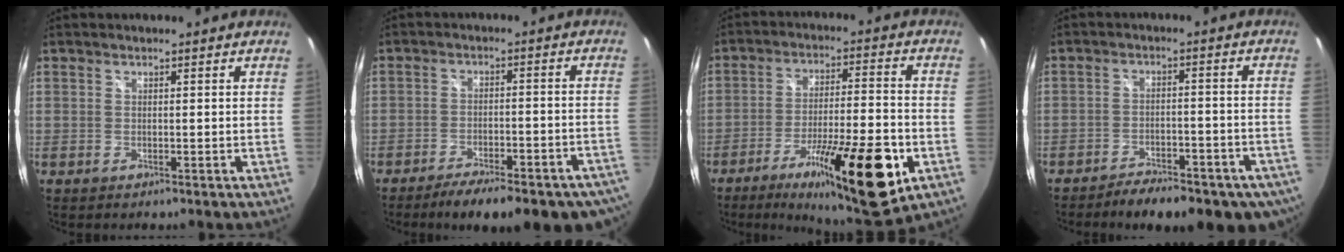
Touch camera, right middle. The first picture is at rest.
{"total": 18.7, "force": [-14.7, 5.1, 10.3], "torque": [-0.166, -0.032, -0.187]}
{"total": 20.7, "force": [-9.9, 5.0, 17.5], "torque": [-0.290, -0.029, -0.146]}
{"total": 15.0, "force": [-11.1, 5.5, 8.5], "torque": [-0.149, -0.022, -0.143]}